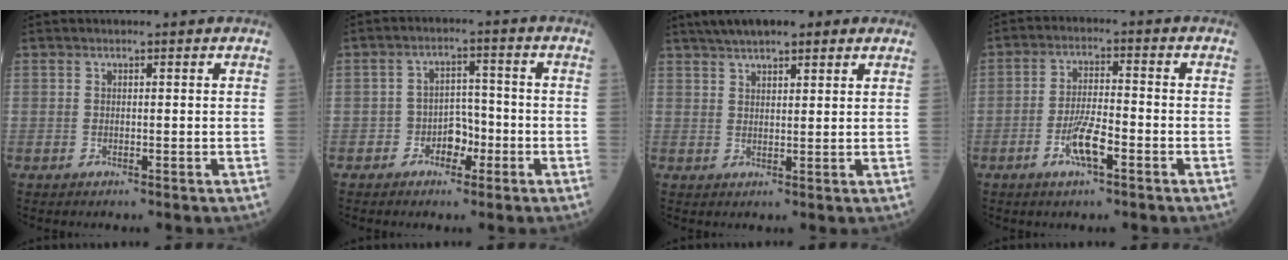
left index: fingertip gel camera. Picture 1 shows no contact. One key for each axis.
{"total": 4.3, "fx": -2.1, "fy": 2.8, "fz": 2.4, "tx": -0.033, "ty": 0.013, "tz": -0.040}
{"total": 9.2, "fx": 6.7, "fy": 2.6, "fz": 5.8, "tx": -0.088, "ty": 0.038, "tz": 0.101}
{"total": 5.8, "fx": -2.9, "fy": 1.1, "fz": 5.0, "tx": -0.102, "ty": -0.005, "tz": -0.056}